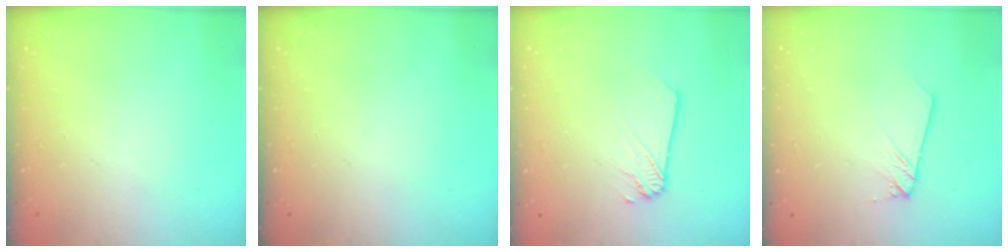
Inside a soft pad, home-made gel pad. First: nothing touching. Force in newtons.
{"total": 0.0}
{"total": 1.9, "press": 1.9, "slide": 0.3}
{"total": 2.3, "press": 2.3, "slide": 0.1}